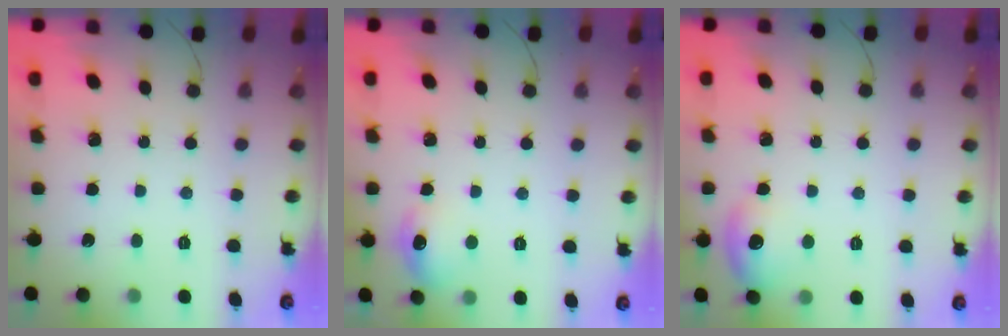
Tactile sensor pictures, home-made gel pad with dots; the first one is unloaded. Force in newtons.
{"total": 8.4, "press": 8.3, "slide": 1.4}
{"total": 9.2, "press": 8.2, "slide": 4.0}